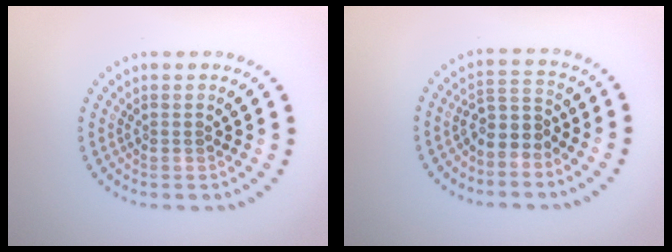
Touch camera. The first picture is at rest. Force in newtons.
{"total": 2.7, "press": 2.0, "slide": 1.8}